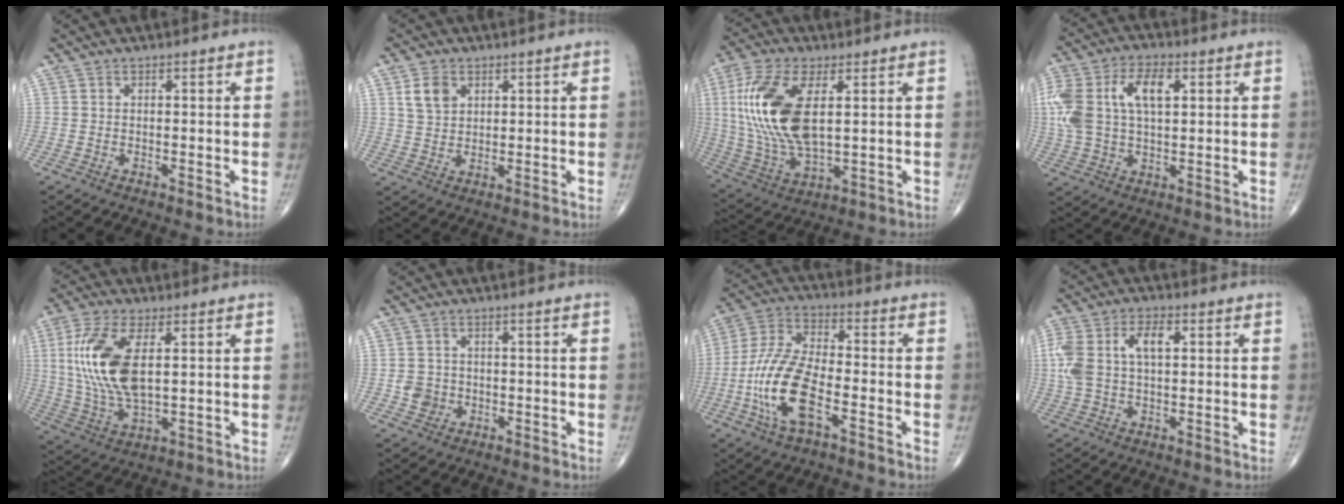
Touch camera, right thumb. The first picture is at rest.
{"total": 5.0, "force": [2.2, 3.6, 2.7], "torque": [-0.037, -0.008, 0.043]}
{"total": 18.7, "force": [3.5, 8.8, 16.1], "torque": [-0.346, -0.012, 0.071]}
{"total": 17.3, "force": [4.0, 9.7, 13.7], "torque": [-0.304, 0.022, 0.071]}
{"total": 15.6, "force": [2.8, 7.3, 13.5], "torque": [-0.285, -0.008, 0.060]}
{"total": 3.7, "force": [-0.7, 3.4, 1.2], "torque": [0.002, 0.004, -0.011]}
{"total": 14.7, "force": [-5.0, 6.2, 12.4], "torque": [-0.260, 0.025, -0.097]}
{"total": 11.0, "force": [1.9, 6.1, 9.0], "torque": [-0.200, 0.026, 0.040]}